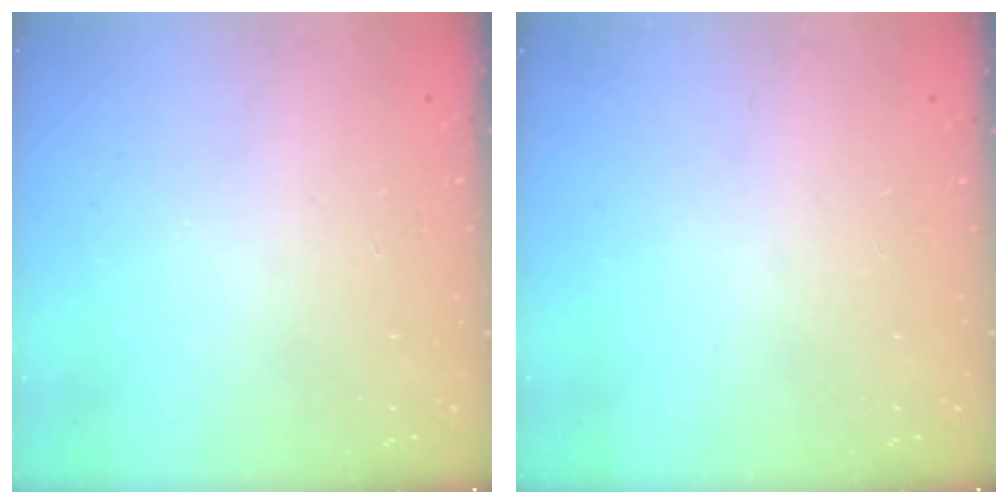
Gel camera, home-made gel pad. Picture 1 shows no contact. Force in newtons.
{"total": 0.0}